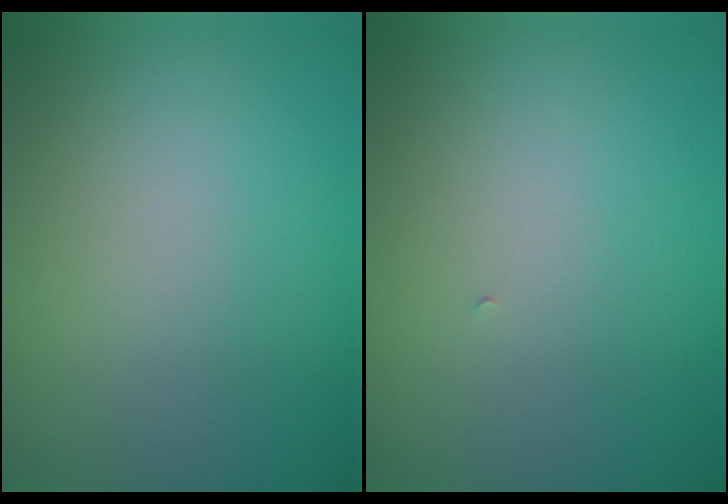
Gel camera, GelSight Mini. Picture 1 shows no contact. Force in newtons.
{"total": 0.0}